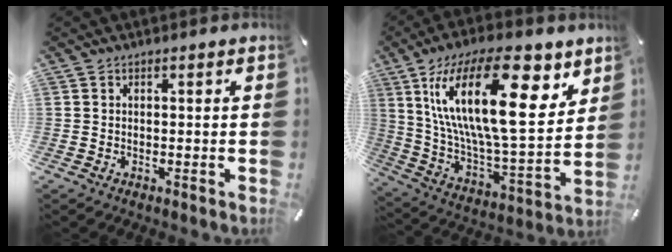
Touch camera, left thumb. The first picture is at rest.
{"total": 28.7, "force": [12.3, 11.1, 23.4], "torque": [-0.443, -0.066, 0.198]}